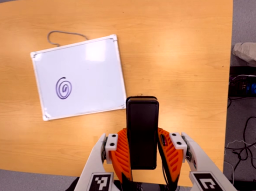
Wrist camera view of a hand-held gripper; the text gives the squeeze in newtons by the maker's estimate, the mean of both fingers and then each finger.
{"total": 4.8, "left": 3.3, "right": 6.4}